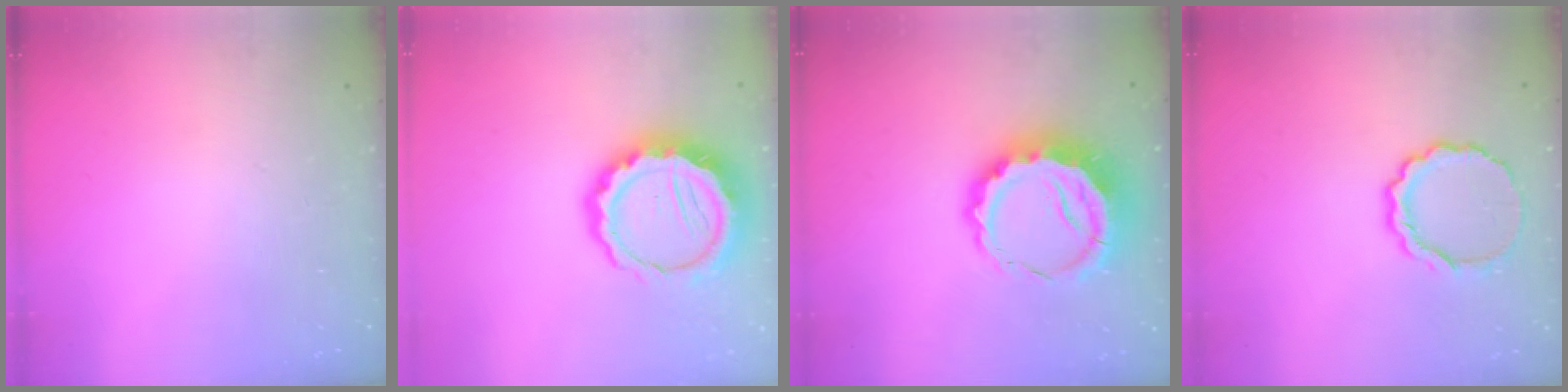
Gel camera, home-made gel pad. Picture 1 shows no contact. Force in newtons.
{"total": 13.6, "press": 13.3, "slide": 2.9}
{"total": 12.0, "press": 11.7, "slide": 2.7}
{"total": 8.6, "press": 8.5, "slide": 1.2}